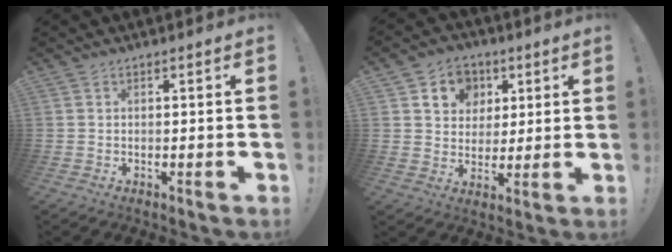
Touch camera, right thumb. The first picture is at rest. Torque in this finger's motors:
{"motor_torque": [1.08, 1.31, 0.13, -0.10, 0.00]}